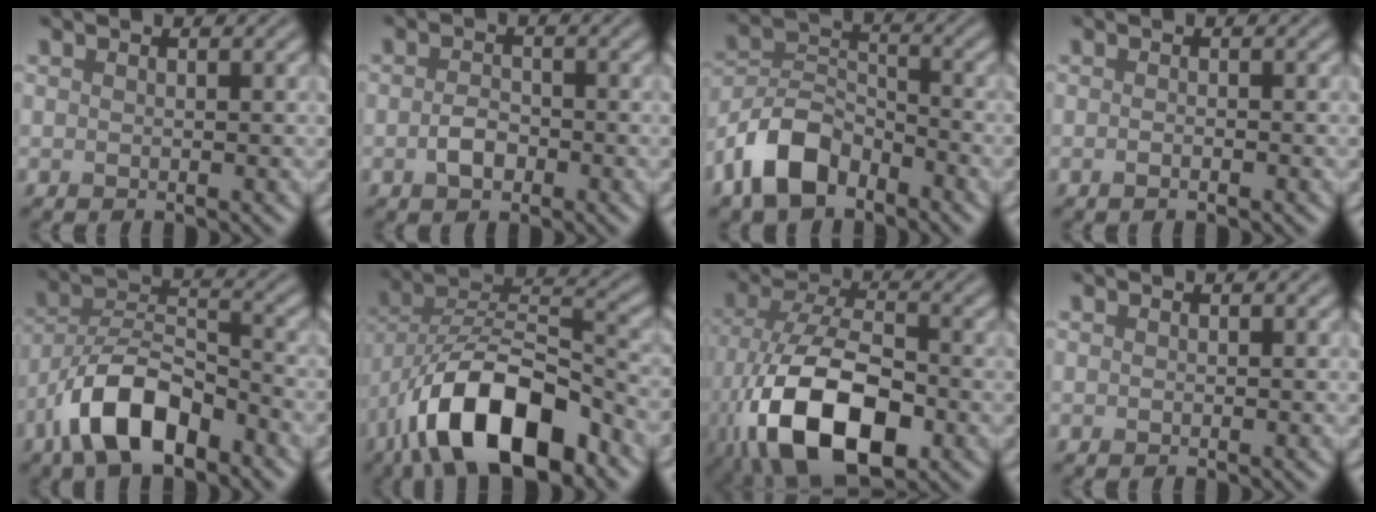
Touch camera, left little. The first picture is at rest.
{"total": 2.1, "force": [-1.0, 1.3, 1.4], "torque": [-0.027, 0.000, -0.025]}
{"total": 6.4, "force": [-4.4, 3.4, 3.2], "torque": [-0.061, 0.005, -0.097]}
{"total": 0.7, "force": [-0.5, 0.1, 0.5], "torque": [-0.007, 0.000, -0.012]}
{"total": 8.2, "force": [-5.3, 3.2, 5.5], "torque": [-0.090, 0.013, -0.106]}
{"total": 12.5, "force": [-7.4, 4.8, 8.9], "torque": [-0.151, 0.006, -0.142]}
{"total": 12.6, "force": [-5.3, 6.1, 9.6], "torque": [-0.201, -0.024, -0.097]}
{"total": 0.0}